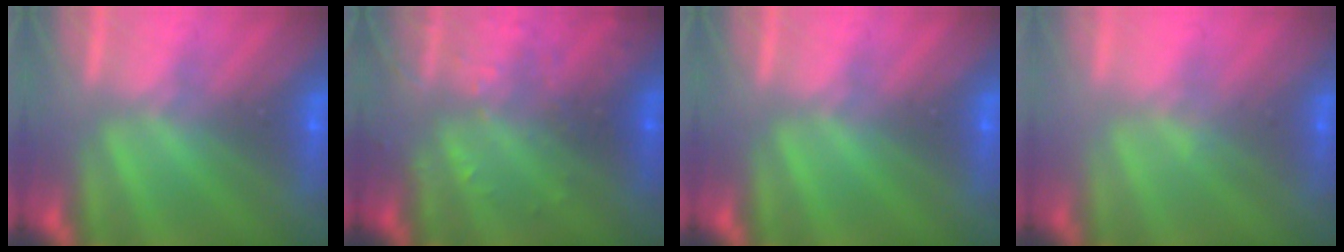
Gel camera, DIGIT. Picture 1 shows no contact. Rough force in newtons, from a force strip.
{"total": 3.1}
{"total": 0.0}
{"total": 2.3}